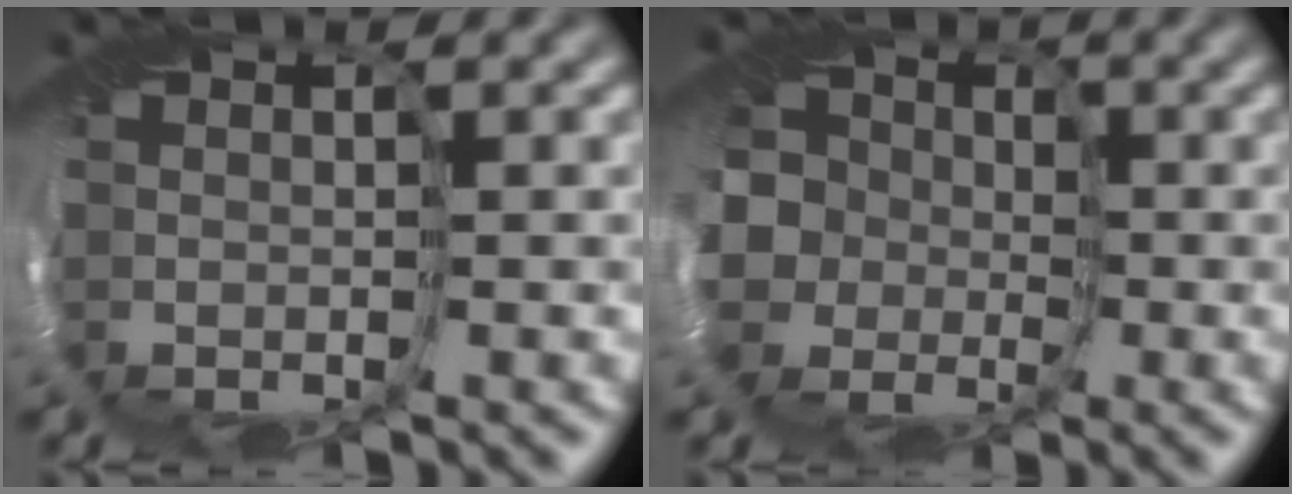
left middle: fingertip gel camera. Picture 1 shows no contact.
{"total": 7.3, "force": [-1.5, 6.6, 2.8], "torque": [-0.062, 0.013, -0.077]}